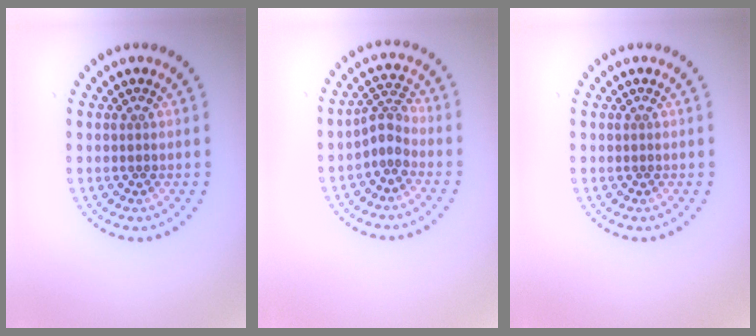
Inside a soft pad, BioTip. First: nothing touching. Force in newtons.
{"total": 2.3, "press": 1.6, "slide": 1.6}
{"total": 0.0}